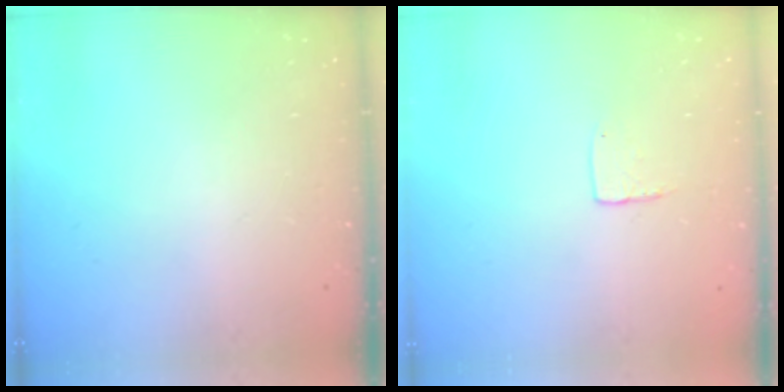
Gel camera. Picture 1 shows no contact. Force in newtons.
{"total": 3.7, "press": 3.7, "slide": 0.3}